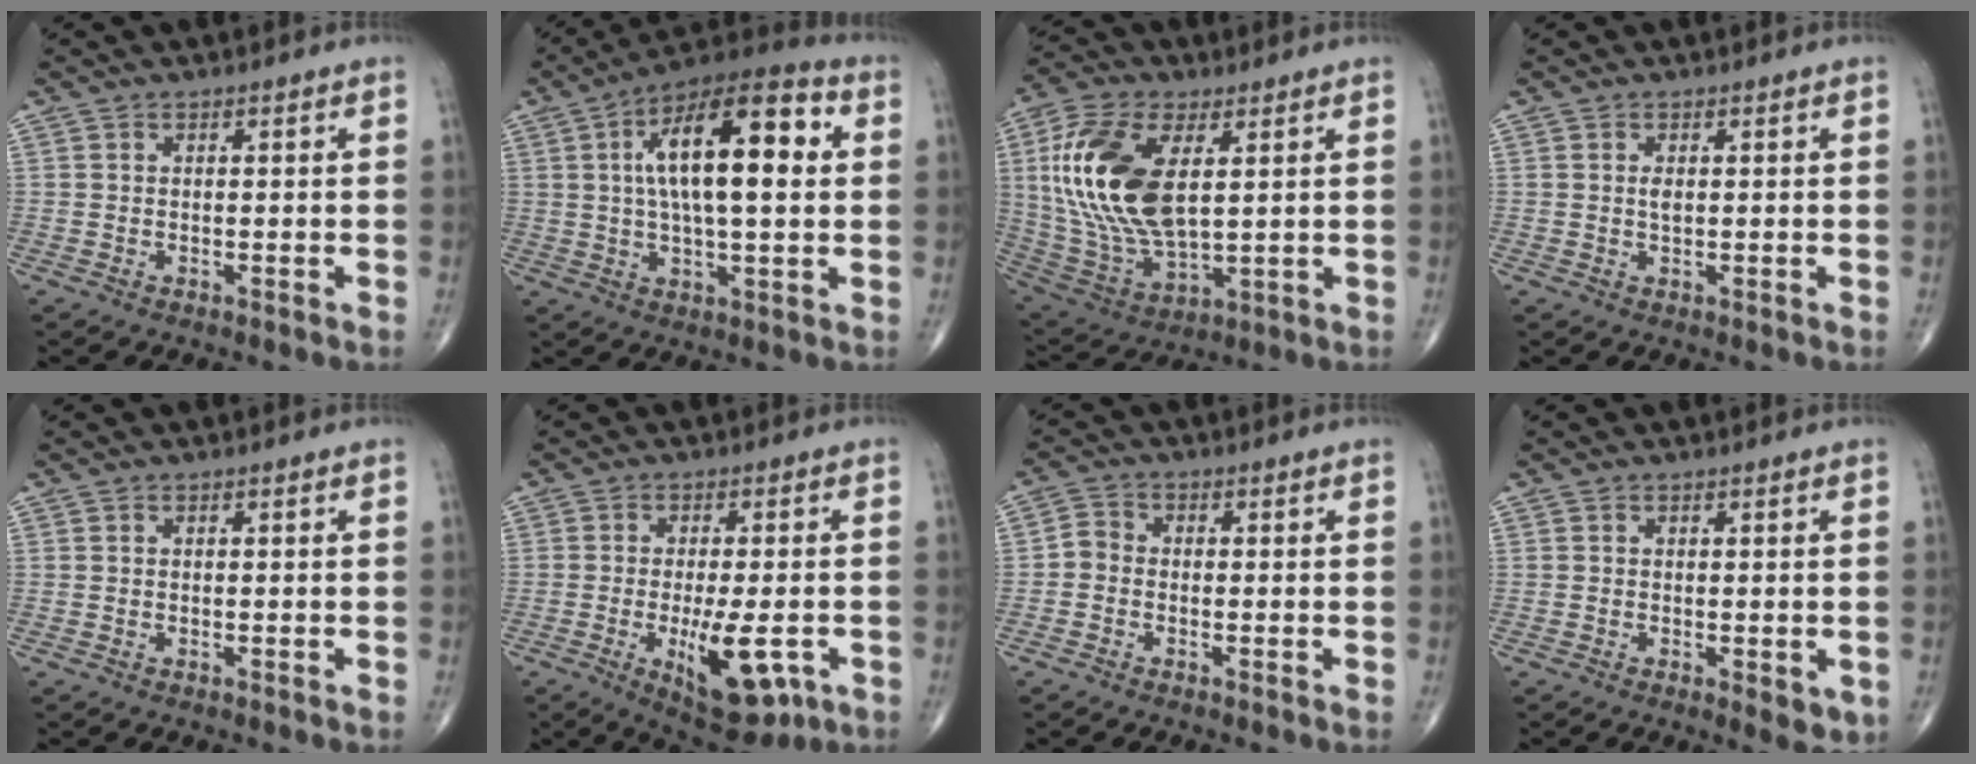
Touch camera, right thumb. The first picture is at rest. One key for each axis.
{"total": 19.4, "fx": 3.8, "fy": 7.2, "fz": 17.6, "tx": -0.274, "ty": 0.019, "tz": 0.053}
{"total": 20.4, "fx": 4.3, "fy": 10.3, "fz": 17.1, "tx": -0.358, "ty": -0.019, "tz": 0.085}
{"total": 1.4, "fx": 0.3, "fy": 0.7, "fz": 1.2, "tx": -0.020, "ty": -0.002, "tz": 0.006}
{"total": 0.0}
{"total": 12.4, "fx": -4.0, "fy": 4.8, "fz": 10.7, "tx": -0.155, "ty": -0.007, "tz": -0.047}
{"total": 2.6, "fx": -0.9, "fy": 2.1, "fz": 1.2, "tx": -0.012, "ty": 0.007, "tz": -0.029}
{"total": 3.9, "fx": -0.9, "fy": 1.7, "fz": 3.4, "tx": -0.033, "ty": -0.009, "tz": -0.008}